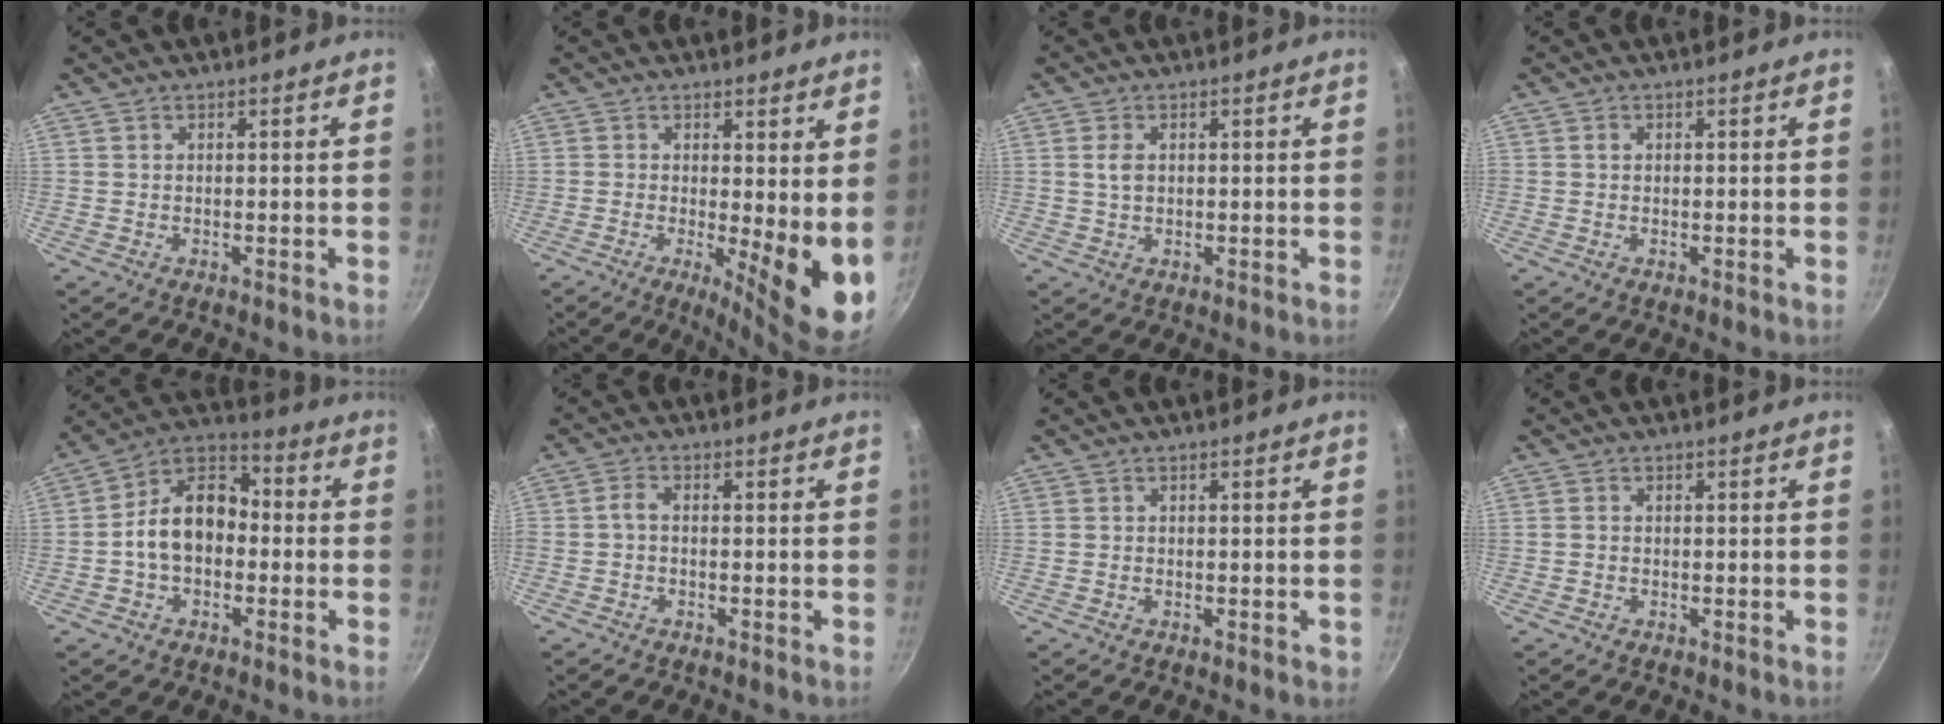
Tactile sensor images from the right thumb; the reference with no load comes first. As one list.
[{"total": 10.7, "force": [0.0, 3.1, 10.2], "torque": [-0.120, -0.028, 0.003]}, {"total": 2.8, "force": [0.5, 1.8, 2.0], "torque": [-0.037, 0.001, 0.010]}, {"total": 0.8, "force": [0.2, 0.6, 0.5], "torque": [-0.009, 0.004, 0.000]}, {"total": 13.0, "force": [-1.4, 9.2, 9.1], "torque": [-0.114, 0.048, -0.046]}, {"total": 2.4, "force": [-0.6, 0.8, 2.1], "torque": [-0.059, 0.011, -0.020]}, {"total": 0.6, "force": [-0.2, 0.4, 0.3], "torque": [-0.001, 0.000, -0.005]}, {"total": 0.7, "force": [-0.2, 0.6, 0.3], "torque": [-0.005, 0.002, -0.006]}]